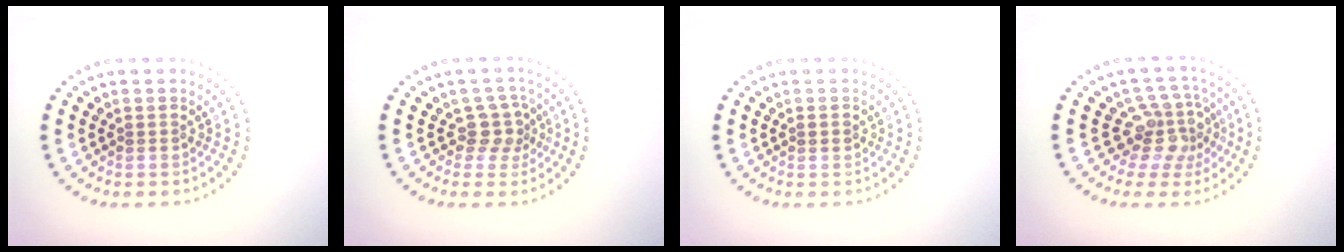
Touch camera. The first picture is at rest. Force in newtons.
{"total": 2.4, "press": 1.9, "slide": 1.5}
{"total": 0.8, "press": 0.8, "slide": 0.0}
{"total": 3.9, "press": 2.9, "slide": 2.6}